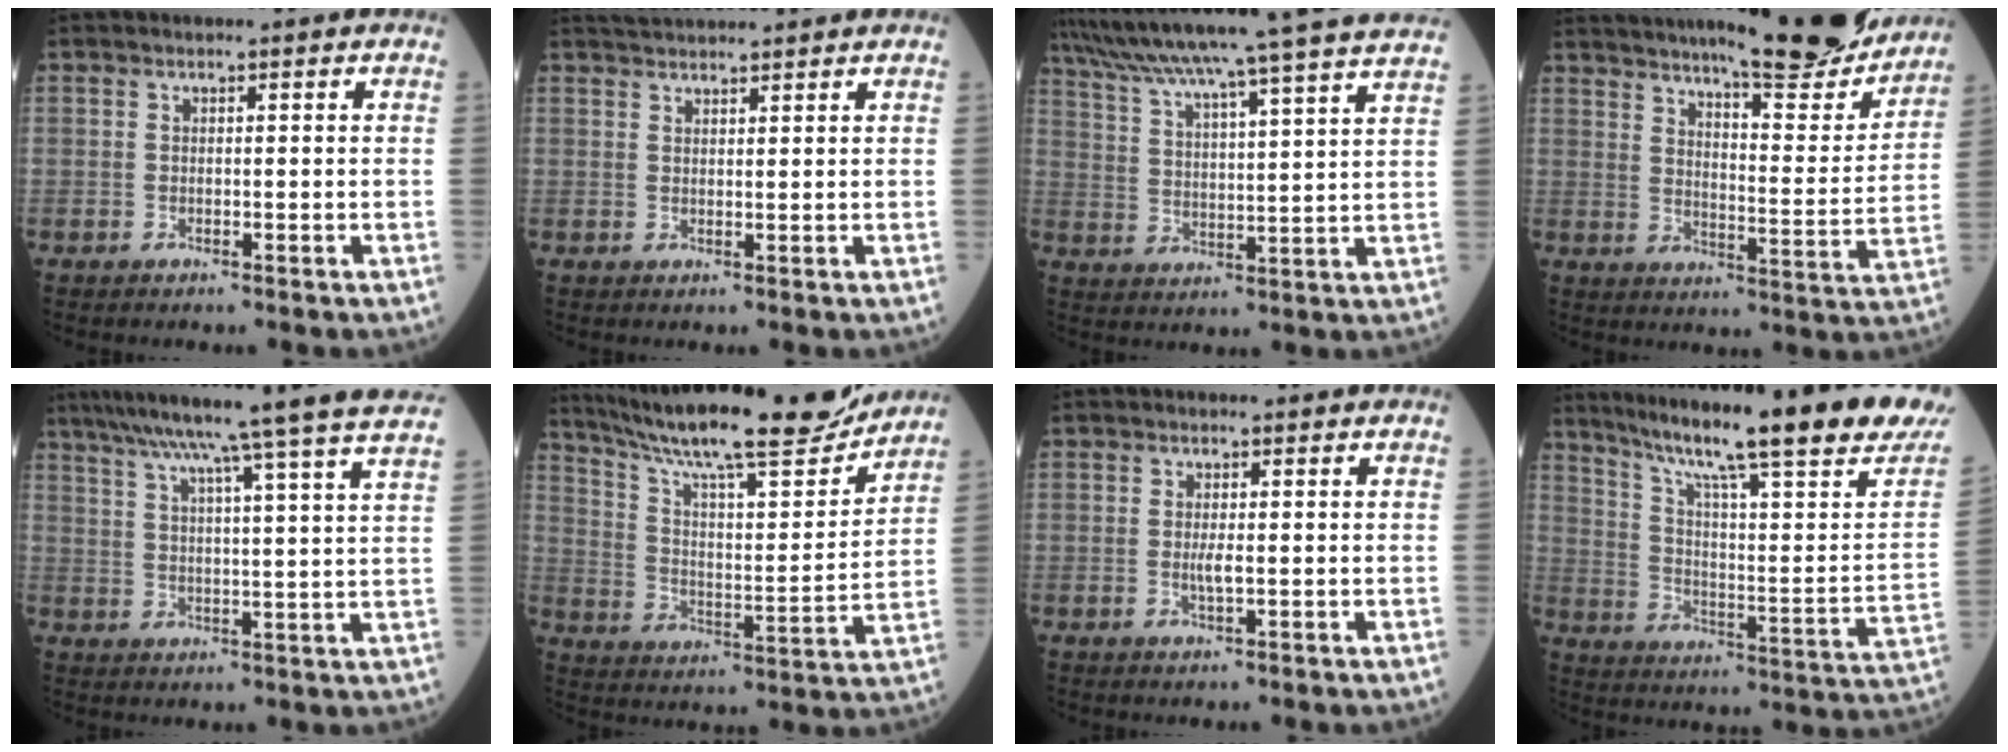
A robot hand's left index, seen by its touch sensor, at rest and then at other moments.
{"total": 4.9, "force": [4.6, 0.1, 1.5], "torque": [-0.027, 0.031, 0.078]}
{"total": 25.8, "force": [23.0, -2.0, 11.5], "torque": [-0.200, -0.030, 0.317]}
{"total": 20.0, "force": [17.5, 2.1, 9.3], "torque": [-0.128, -0.032, 0.234]}
{"total": 22.7, "force": [19.4, -2.8, 11.4], "torque": [-0.198, -0.034, 0.256]}
{"total": 21.2, "force": [18.9, 1.5, 9.5], "torque": [-0.167, -0.016, 0.291]}
{"total": 1.5, "force": [0.0, 0.2, 1.5], "torque": [-0.030, -0.002, -0.002]}
{"total": 28.2, "force": [21.6, 0.6, 18.1], "torque": [-0.276, -0.066, 0.291]}